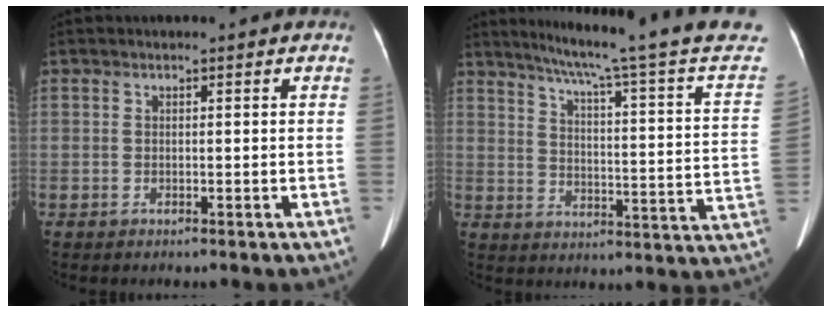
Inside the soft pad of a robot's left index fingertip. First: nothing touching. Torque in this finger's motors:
{"motor_torque": [0.20, -1.25, 0.01, 0.08]}